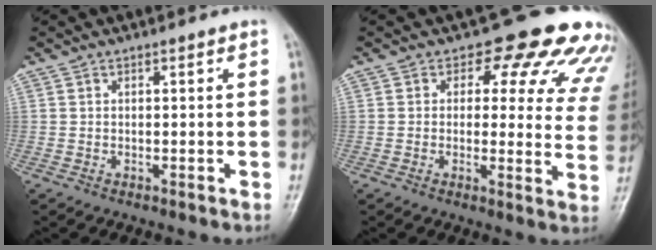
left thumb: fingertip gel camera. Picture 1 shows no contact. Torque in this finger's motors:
{"motor_torque": [0.47, 0.70, 0.19, -0.02, 0.01]}